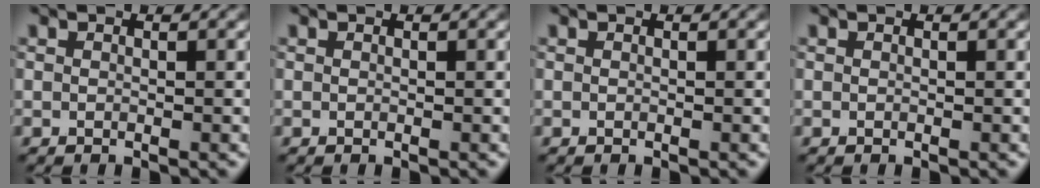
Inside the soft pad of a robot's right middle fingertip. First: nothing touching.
{"total": 0.0}
{"total": 0.0}
{"total": 0.0}